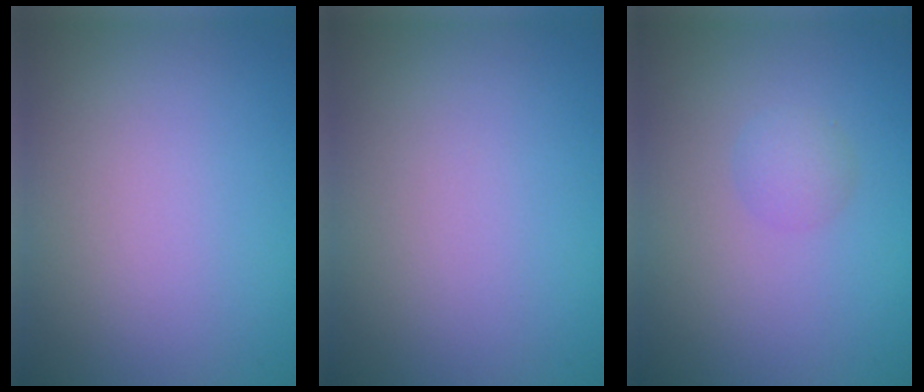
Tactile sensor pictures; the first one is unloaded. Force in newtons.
{"total": 0.0}
{"total": 1.5, "press": 1.5, "slide": 0.1}